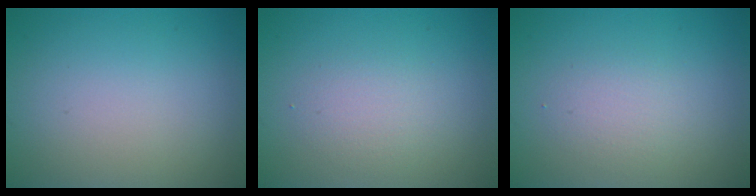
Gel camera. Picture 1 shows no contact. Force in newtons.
{"total": 2.0, "press": 2.0, "slide": 0.1}
{"total": 1.9, "press": 1.9, "slide": 0.2}